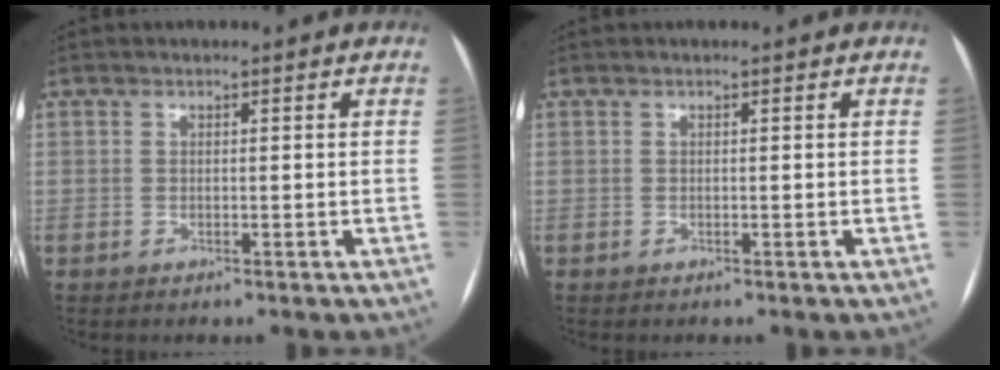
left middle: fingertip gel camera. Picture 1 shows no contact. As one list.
[{"total": 0.0}]